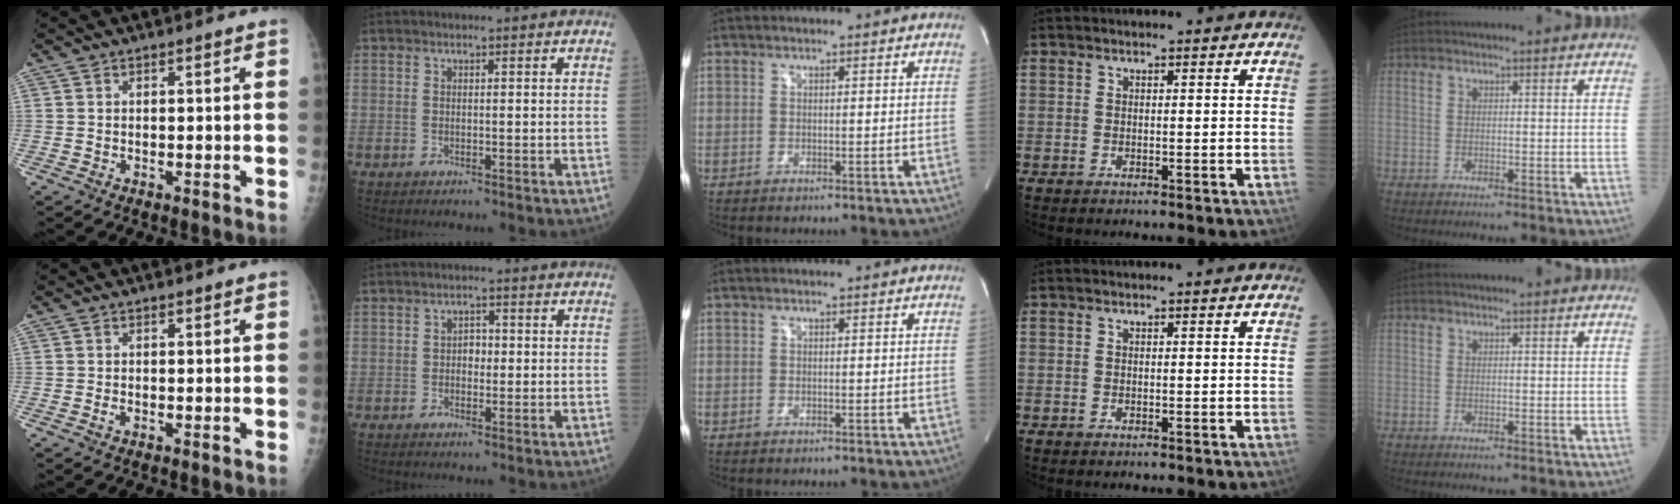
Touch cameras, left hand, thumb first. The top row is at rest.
{"thumb": {"total": 0.7, "force": [-0.2, 0.4, 0.5], "torque": [-0.008, -0.001, -0.004]}, "index": {"total": 2.1, "force": [-0.1, 1.5, 1.5], "torque": [-0.026, 0.005, -0.001]}}